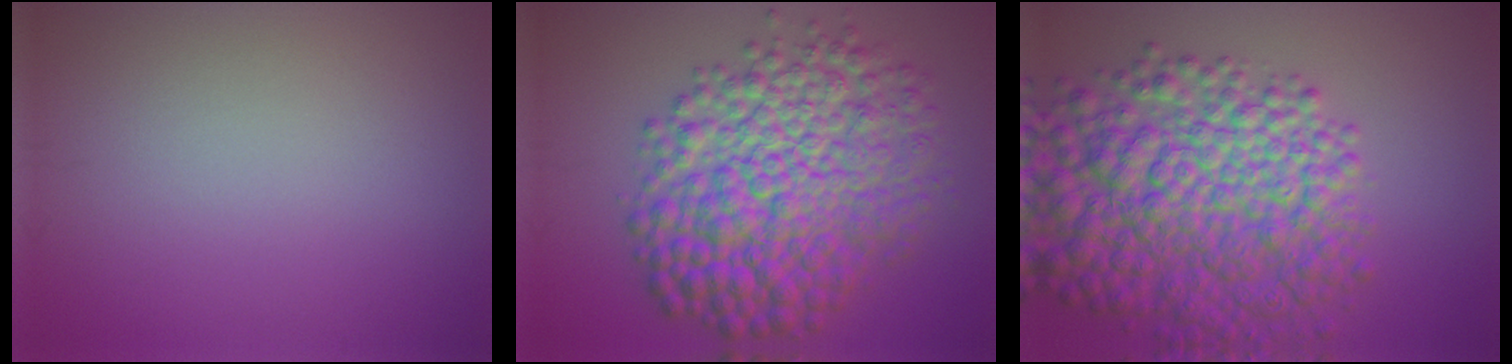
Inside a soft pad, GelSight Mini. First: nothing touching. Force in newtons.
{"total": 11.0, "press": 11.0, "slide": 0.1}
{"total": 10.6, "press": 10.6, "slide": 0.2}